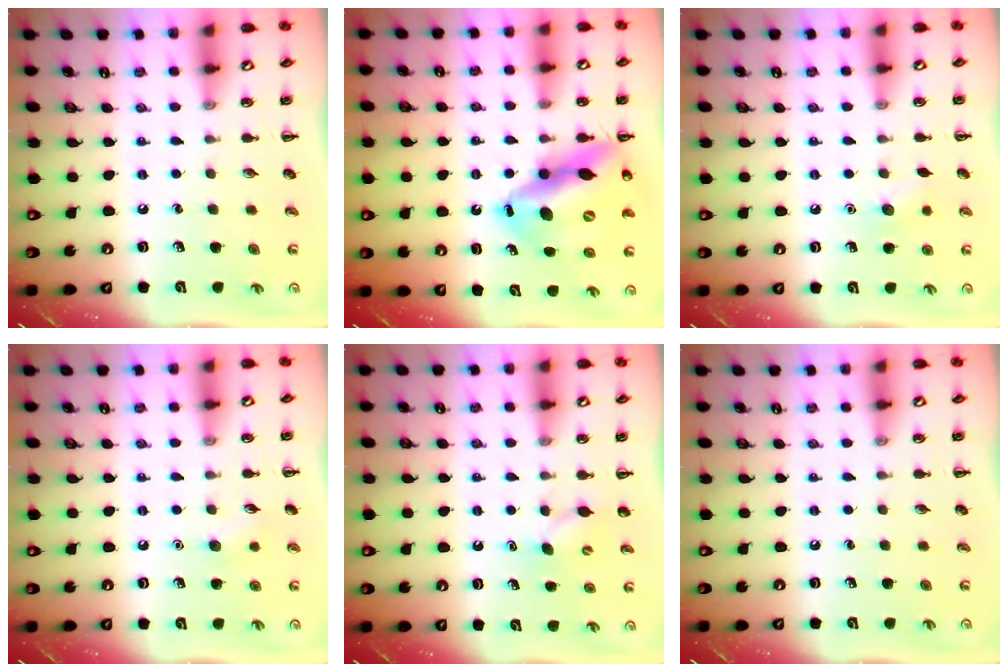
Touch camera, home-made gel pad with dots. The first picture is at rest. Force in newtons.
{"total": 17.5, "press": 16.7, "slide": 5.3}
{"total": 7.0, "press": 6.7, "slide": 1.8}
{"total": 5.6, "press": 5.5, "slide": 1.2}
{"total": 4.3, "press": 4.3, "slide": 0.8}
{"total": 0.0}